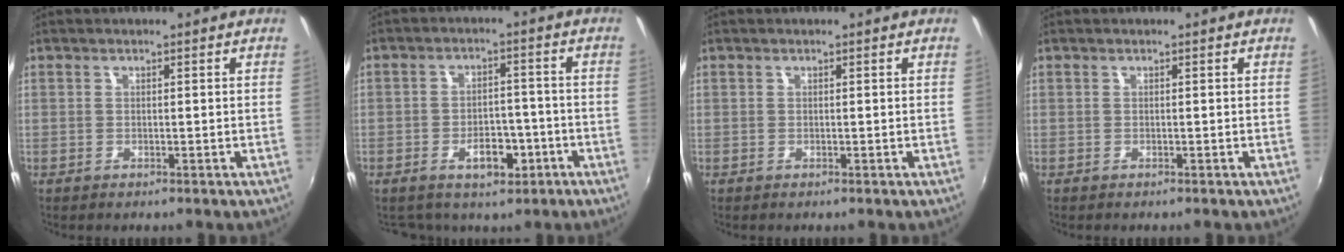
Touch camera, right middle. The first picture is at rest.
{"total": 6.6, "force": [-3.5, 4.3, 3.6], "torque": [-0.063, 0.013, -0.037]}
{"total": 0.0}
{"total": 0.0}